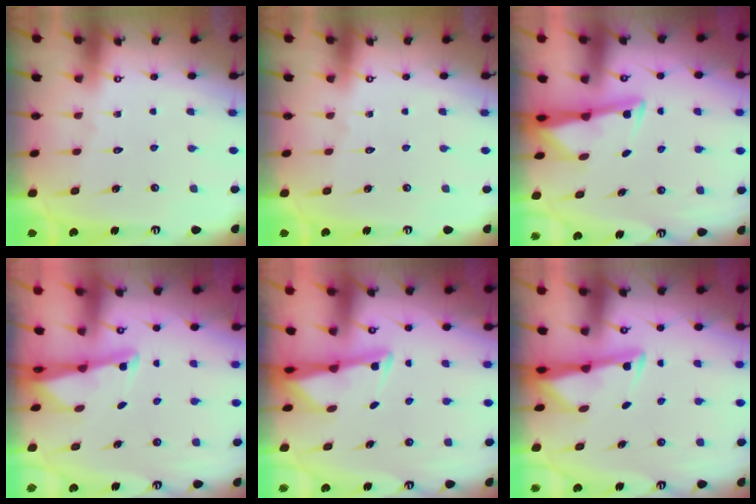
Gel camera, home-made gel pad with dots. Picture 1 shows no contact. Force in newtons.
{"total": 0.0}
{"total": 2.9, "press": 2.9, "slide": 0.5}
{"total": 2.0, "press": 2.0, "slide": 0.3}
{"total": 3.0, "press": 2.9, "slide": 0.6}
{"total": 2.8, "press": 2.7, "slide": 0.5}